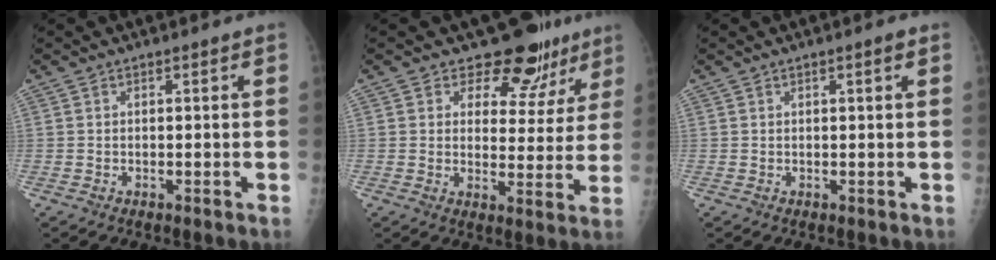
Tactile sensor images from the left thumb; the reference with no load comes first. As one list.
[{"total": 11.0, "force": [8.5, 6.5, 2.8], "torque": [0.014, -0.051, 0.098]}, {"total": 1.3, "force": [0.7, 0.1, 1.0], "torque": [-0.016, -0.001, 0.010]}]